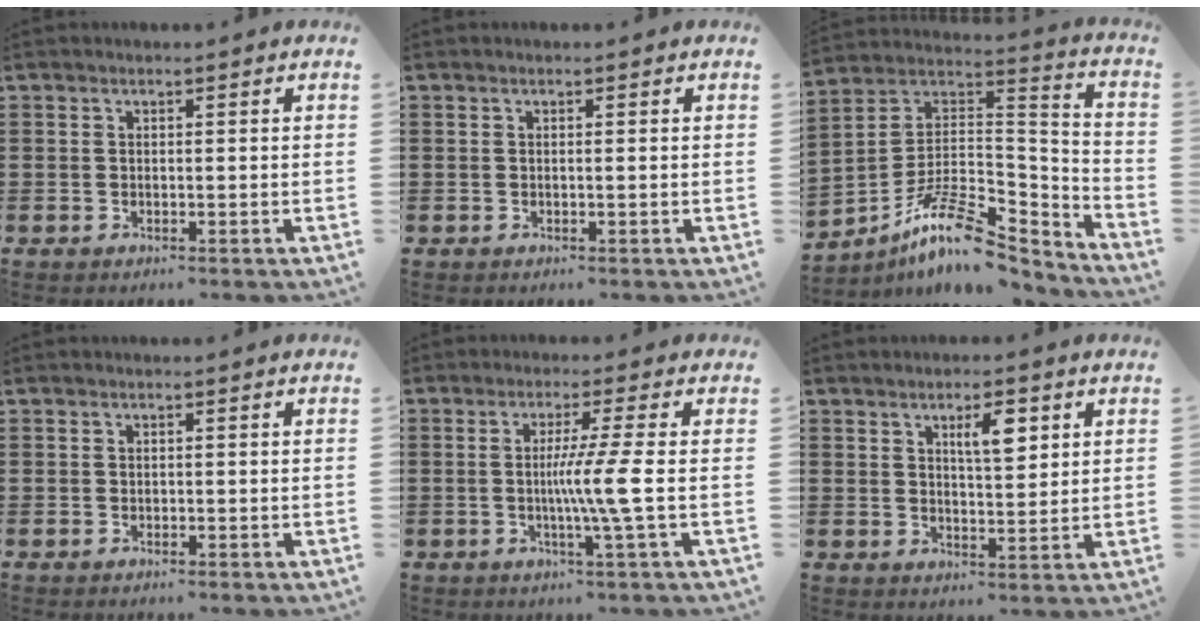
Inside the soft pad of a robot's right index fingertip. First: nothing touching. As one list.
[{"total": 0.0}, {"total": 13.2, "force": [-9.2, 4.6, 8.3], "torque": [-0.158, 0.029, -0.172]}, {"total": 0.0}, {"total": 6.8, "force": [-0.5, -1.2, 6.7], "torque": [-0.119, -0.013, -0.016]}, {"total": 4.9, "force": [2.2, 1.6, 4.1], "torque": [-0.070, 0.003, 0.033]}]